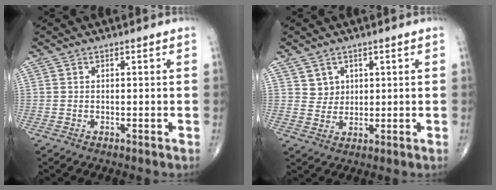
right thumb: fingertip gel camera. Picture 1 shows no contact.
{"total": 3.4, "force": [1.8, 2.9, 0.3], "torque": [0.015, -0.014, 0.035]}